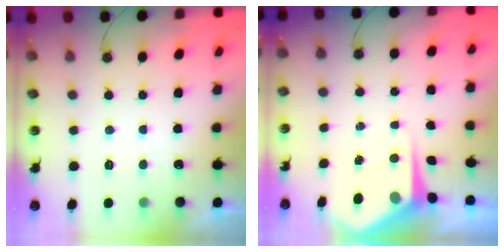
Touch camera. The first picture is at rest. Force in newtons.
{"total": 5.7, "press": 5.7, "slide": 0.1}